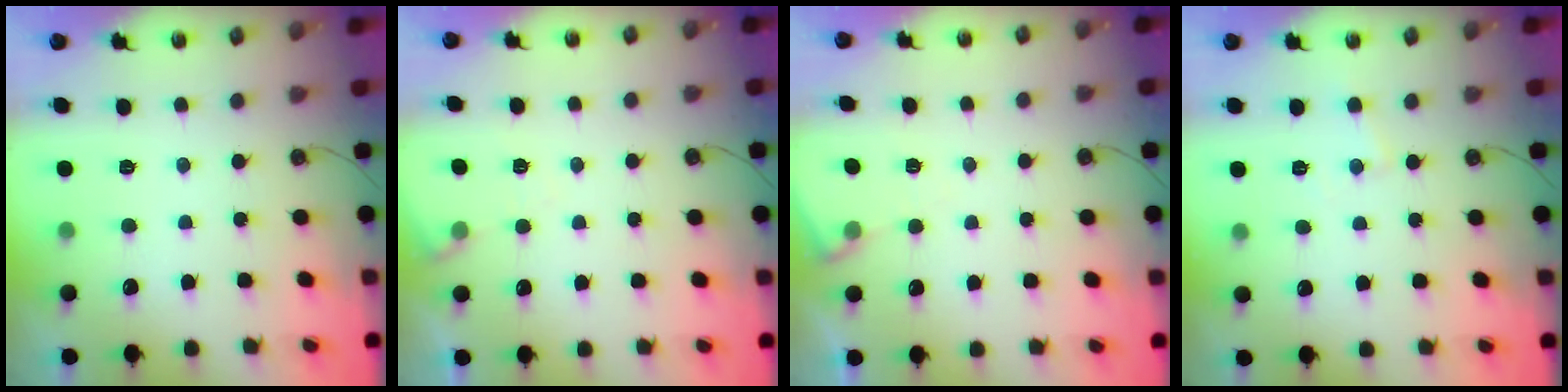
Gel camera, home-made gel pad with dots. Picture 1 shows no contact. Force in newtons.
{"total": 5.0, "press": 5.0, "slide": 0.7}
{"total": 4.7, "press": 4.7, "slide": 0.6}
{"total": 3.9, "press": 3.9, "slide": 0.5}